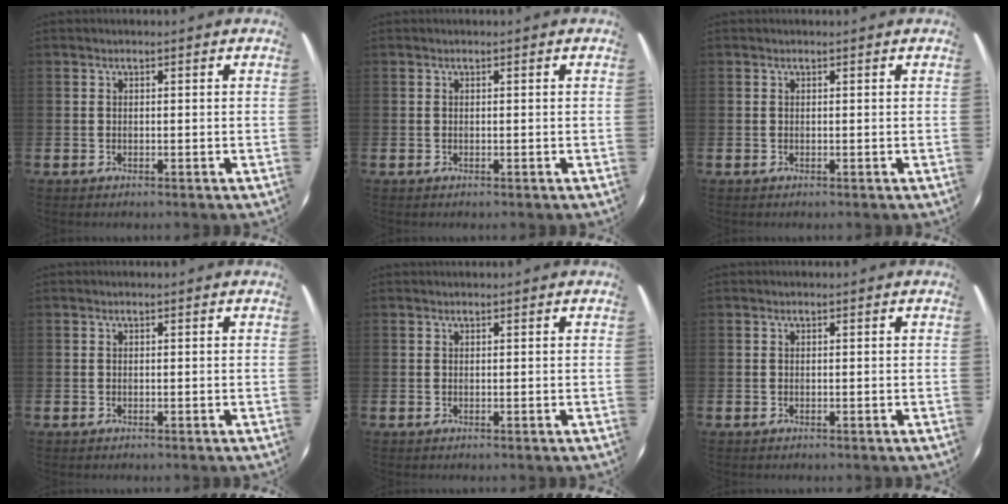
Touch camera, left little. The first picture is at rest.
{"total": 0.0}
{"total": 0.0}
{"total": 0.0}
{"total": 0.0}
{"total": 0.0}